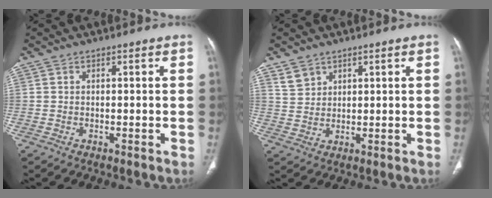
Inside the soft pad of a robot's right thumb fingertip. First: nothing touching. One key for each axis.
{"total": 3.2, "fx": 2.4, "fy": 2.1, "fz": 0.5, "tx": 0.004, "ty": -0.013, "tz": 0.050}